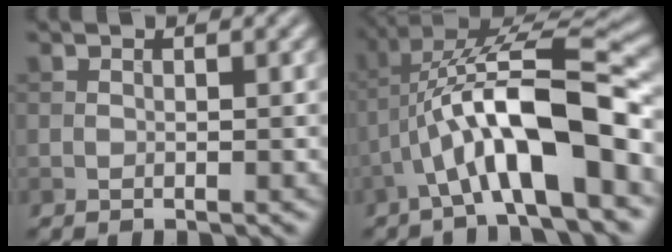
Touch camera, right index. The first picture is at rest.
{"total": 10.4, "force": [-2.9, 2.6, 9.6], "torque": [-0.167, 0.022, -0.051]}